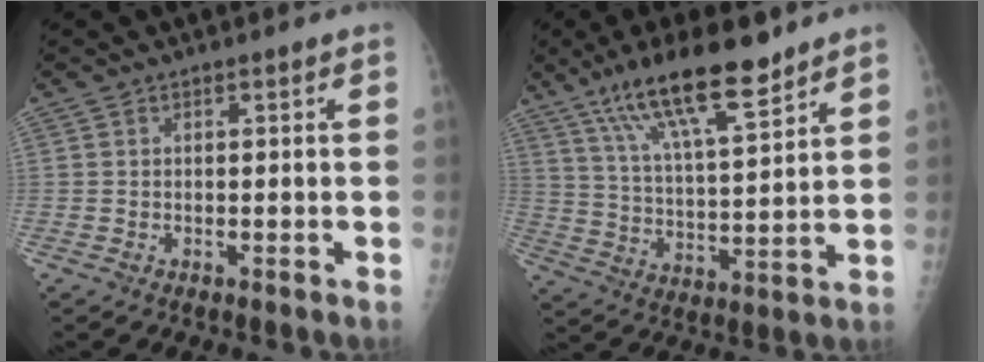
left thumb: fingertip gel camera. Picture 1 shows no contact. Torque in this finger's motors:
{"motor_torque": [1.04, -0.52, 1.15, -1.28, 0.20]}